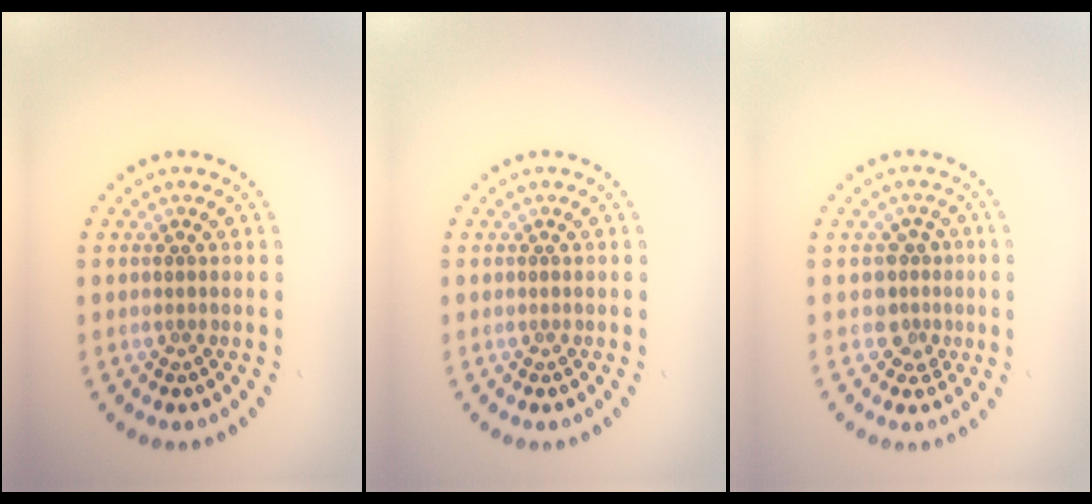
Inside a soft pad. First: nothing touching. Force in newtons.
{"total": 0.0}
{"total": 2.4, "press": 1.9, "slide": 1.5}